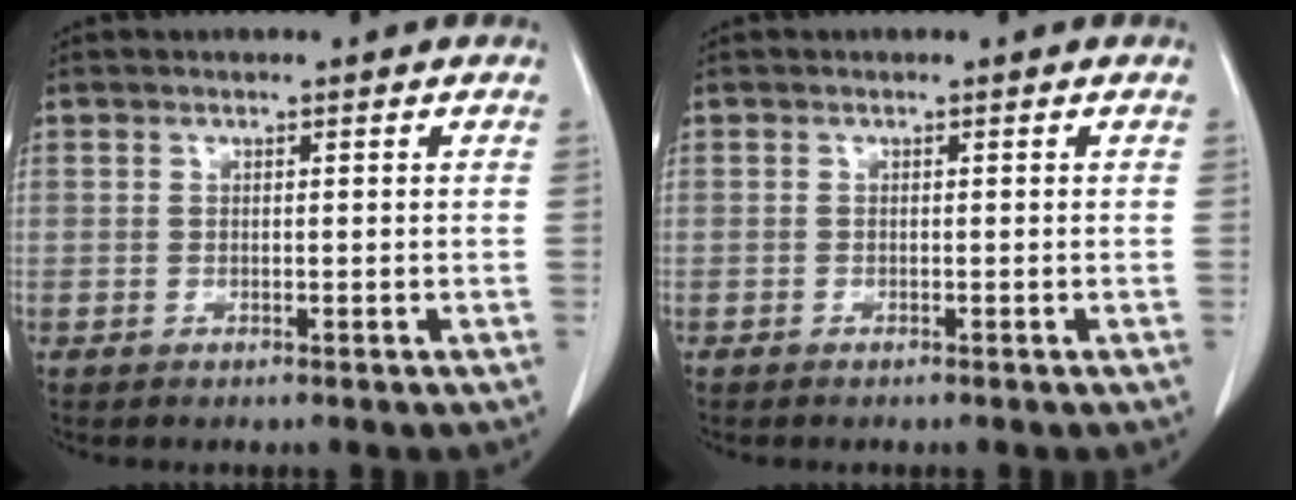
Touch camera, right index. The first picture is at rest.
{"total": 0.0}